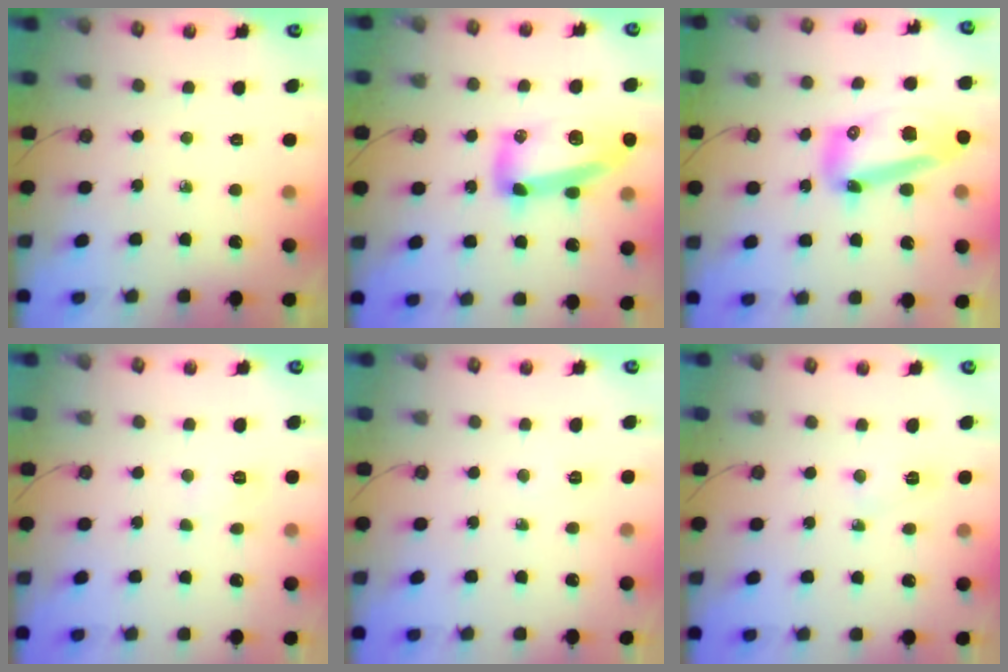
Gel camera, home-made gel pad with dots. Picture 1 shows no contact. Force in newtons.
{"total": 15.4, "press": 15.3, "slide": 1.9}
{"total": 15.0, "press": 14.9, "slide": 1.7}
{"total": 3.0, "press": 2.9, "slide": 0.7}
{"total": 2.8, "press": 2.8, "slide": 0.5}
{"total": 3.7, "press": 3.7, "slide": 0.6}